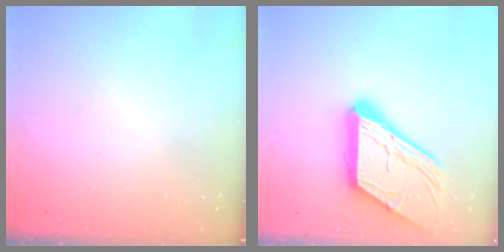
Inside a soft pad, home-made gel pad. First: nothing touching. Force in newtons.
{"total": 18.5, "press": 18.4, "slide": 1.9}